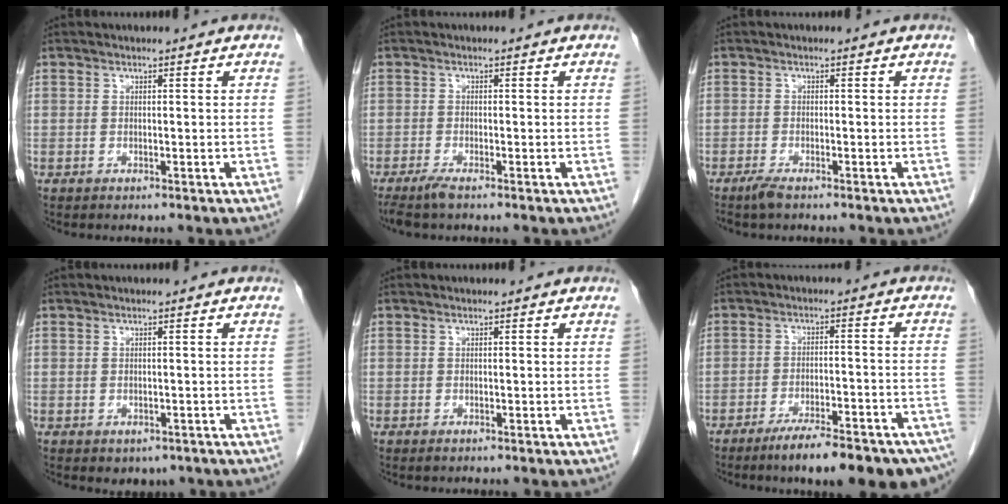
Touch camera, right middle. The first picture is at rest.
{"total": 2.3, "force": [-1.8, 0.0, 1.4], "torque": [-0.034, -0.007, -0.037]}
{"total": 1.7, "force": [-1.4, 0.2, 1.0], "torque": [-0.030, -0.005, -0.027]}
{"total": 2.1, "force": [-1.1, 1.5, 1.0], "torque": [-0.008, 0.000, -0.003]}
{"total": 0.0}
{"total": 16.2, "force": [-12.8, 3.2, 9.4], "torque": [-0.077, 0.015, -0.175]}